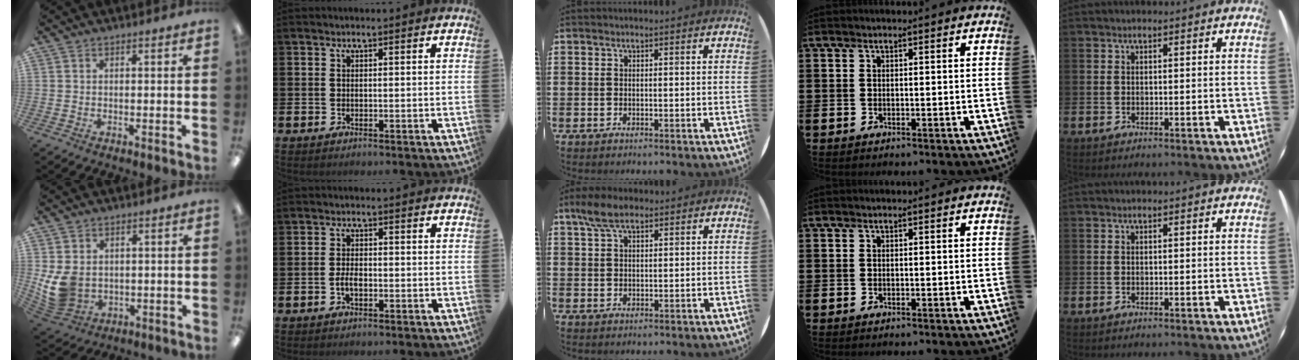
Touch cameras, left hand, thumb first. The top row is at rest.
{"thumb": {"total": 8.7, "force": [0.8, 7.1, 4.8], "torque": [-0.122, 0.000, 0.019]}, "index": {"total": 2.1, "force": [-0.6, 1.1, 1.7], "torque": [-0.029, 0.000, -0.013]}, "middle": {"total": 4.6, "force": [3.2, 1.8, 2.7], "torque": [-0.059, 0.006, 0.060]}}